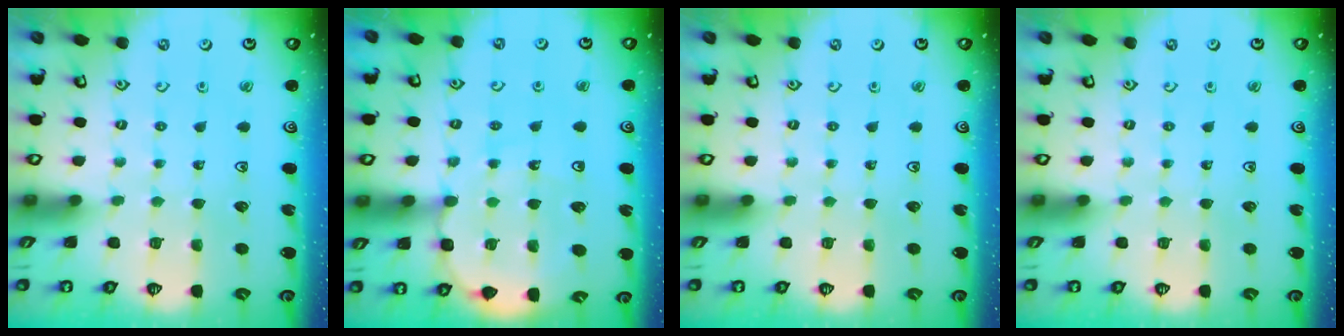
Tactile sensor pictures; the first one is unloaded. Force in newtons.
{"total": 9.7, "press": 9.2, "slide": 2.9}
{"total": 0.0}
{"total": 0.0}